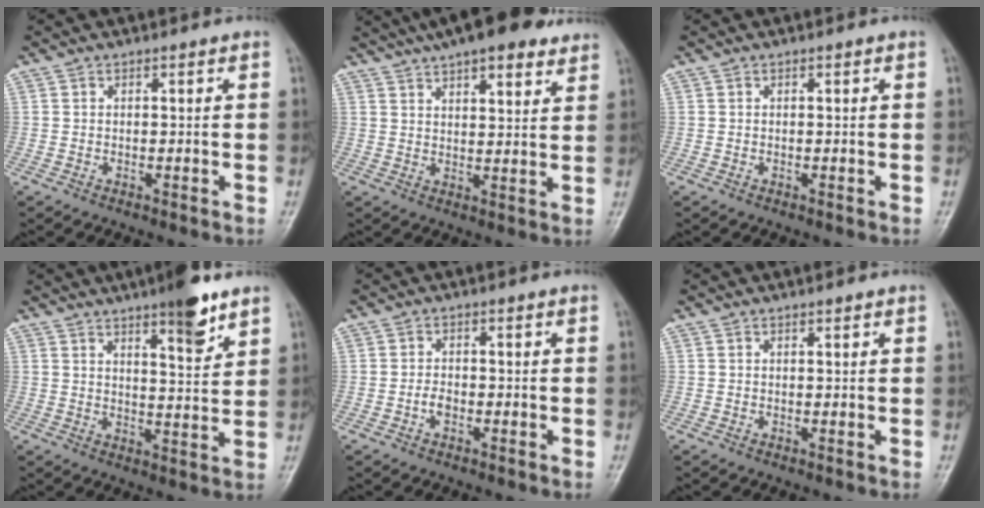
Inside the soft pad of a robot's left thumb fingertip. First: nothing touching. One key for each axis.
{"total": 15.8, "fx": 11.7, "fy": 4.9, "fz": 9.3, "tx": -0.123, "ty": -0.012, "tz": 0.166}
{"total": 0.0}
{"total": 8.8, "fx": 5.9, "fy": 1.9, "fz": 6.2, "tx": -0.077, "ty": -0.037, "tz": 0.086}
{"total": 2.0, "fx": -0.8, "fy": 1.2, "fz": 1.3, "tx": -0.023, "ty": 0.007, "tz": -0.017}
{"total": 0.7, "fx": 0.5, "fy": 0.1, "fz": 0.4, "tx": -0.007, "ty": -0.002, "tz": 0.008}